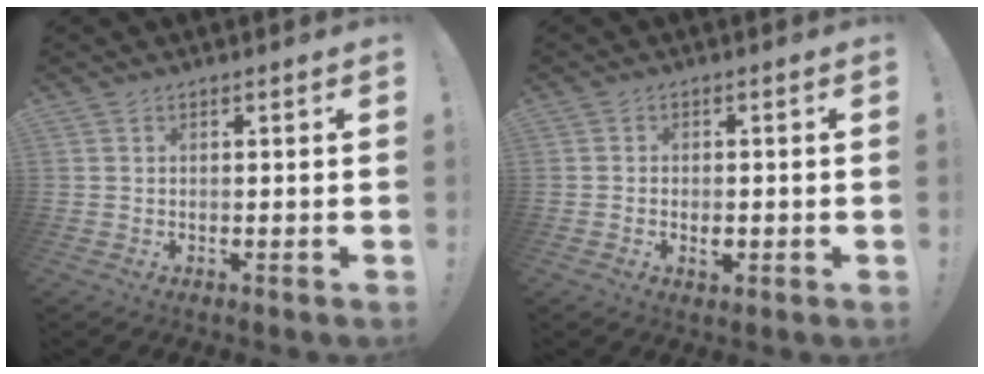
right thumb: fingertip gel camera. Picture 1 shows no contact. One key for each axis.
{"total": 2.6, "fx": -1.1, "fy": 1.7, "fz": 1.7, "tx": -0.016, "ty": 0.002, "tz": -0.018}